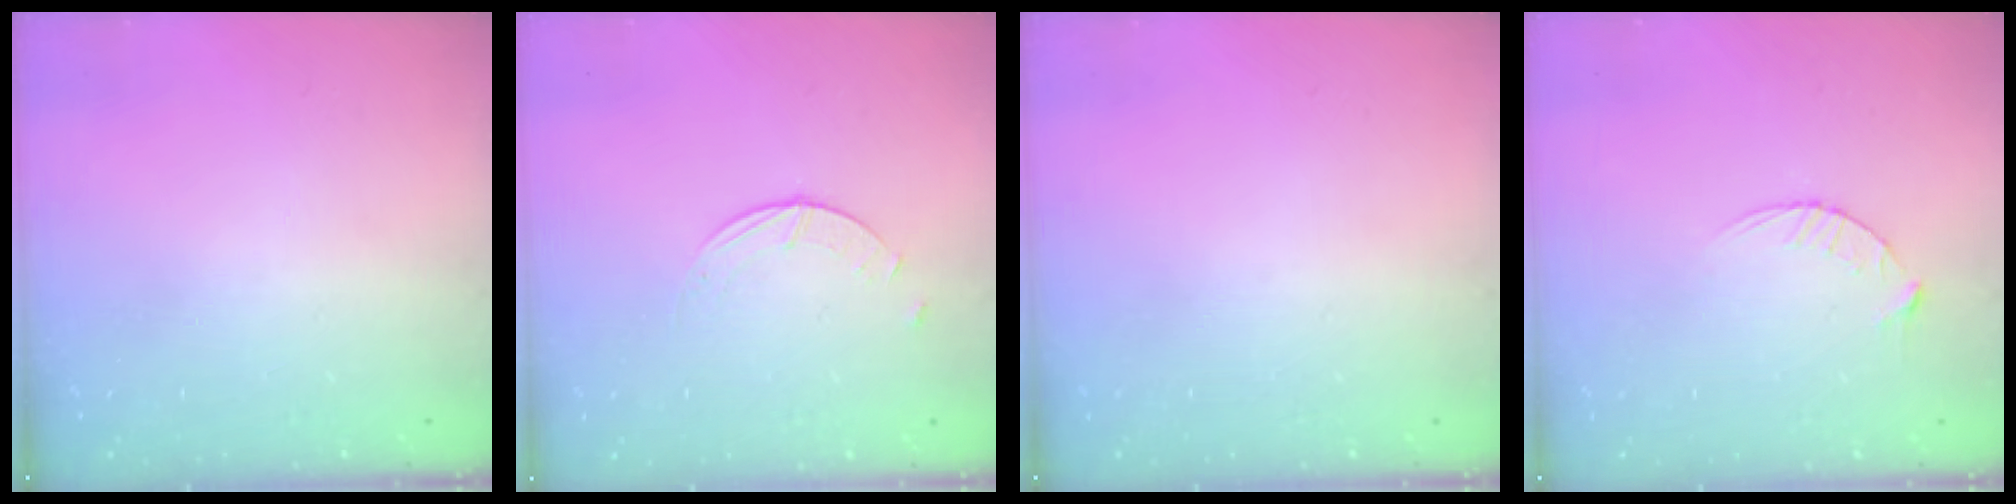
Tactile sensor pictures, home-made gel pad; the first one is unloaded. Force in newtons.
{"total": 0.9, "press": 0.9, "slide": 0.2}
{"total": 0.0}
{"total": 3.6, "press": 3.5, "slide": 0.5}